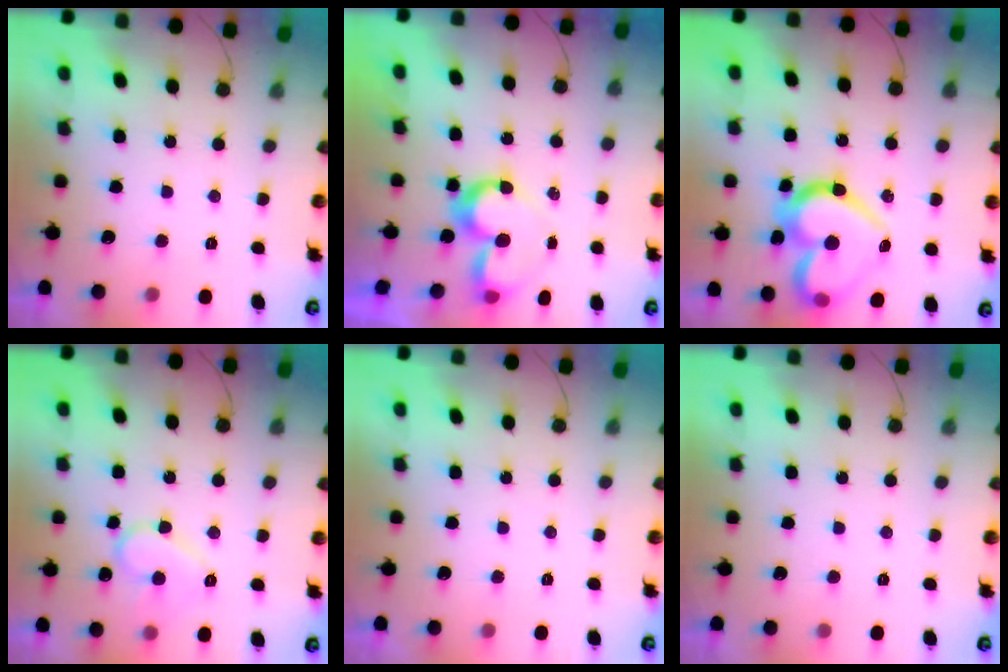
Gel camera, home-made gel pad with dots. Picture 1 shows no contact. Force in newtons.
{"total": 9.5, "press": 9.5, "slide": 0.9}
{"total": 20.0, "press": 19.9, "slide": 1.4}
{"total": 10.5, "press": 10.5, "slide": 1.0}
{"total": 0.0}
{"total": 1.7, "press": 1.7, "slide": 0.1}